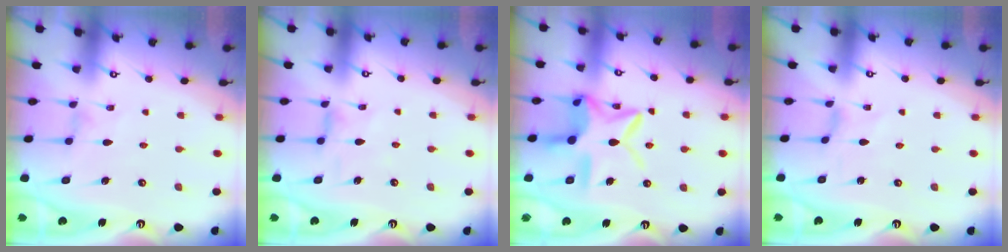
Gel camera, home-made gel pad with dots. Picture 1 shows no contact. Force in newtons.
{"total": 2.1, "press": 2.1, "slide": 0.5}
{"total": 14.2, "press": 14.1, "slide": 1.1}
{"total": 0.0}